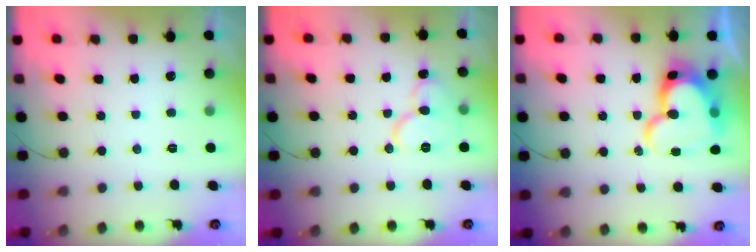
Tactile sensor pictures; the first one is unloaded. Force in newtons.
{"total": 10.3, "press": 10.2, "slide": 1.2}
{"total": 17.1, "press": 17.1, "slide": 1.7}